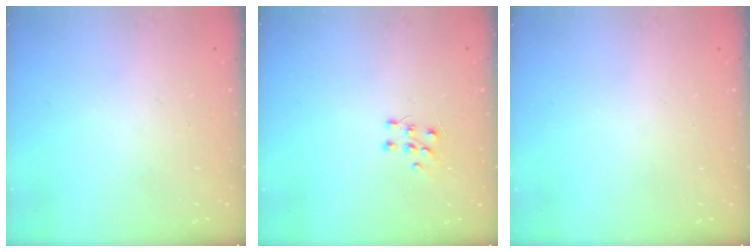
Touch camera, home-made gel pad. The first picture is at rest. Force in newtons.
{"total": 5.6, "press": 5.5, "slide": 1.0}
{"total": 0.0}